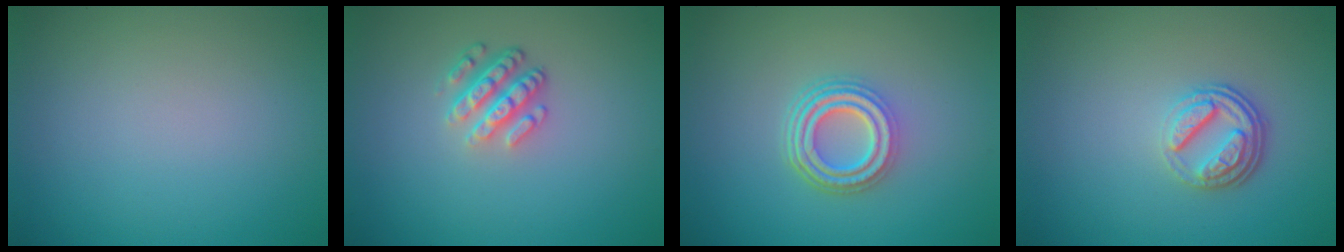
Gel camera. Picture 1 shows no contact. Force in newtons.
{"total": 3.5, "press": 2.7, "slide": 2.2}
{"total": 4.8, "press": 3.4, "slide": 3.4}
{"total": 3.5, "press": 2.6, "slide": 2.3}